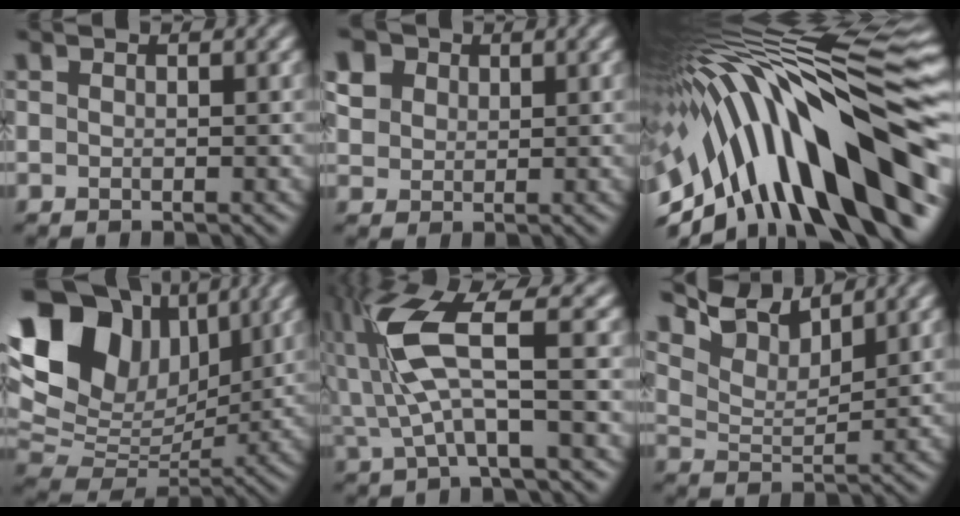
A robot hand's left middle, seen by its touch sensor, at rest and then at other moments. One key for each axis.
{"total": 4.9, "fx": 2.4, "fy": 3.8, "fz": 1.9, "tx": -0.061, "ty": 0.026, "tz": 0.043}
{"total": 16.8, "fx": -3.2, "fy": 6.2, "fz": 15.3, "tx": -0.229, "ty": 0.036, "tz": -0.054}
{"total": 14.3, "fx": 5.8, "fy": 9.7, "fz": 8.7, "tx": -0.184, "ty": 0.034, "tz": 0.107}
{"total": 7.7, "fx": 1.1, "fy": 2.5, "fz": 7.2, "tx": -0.160, "ty": 0.015, "tz": 0.019}
{"total": 4.9, "fx": 4.7, "fy": 0.7, "fz": 1.2, "tx": -0.033, "ty": 0.017, "tz": 0.093}